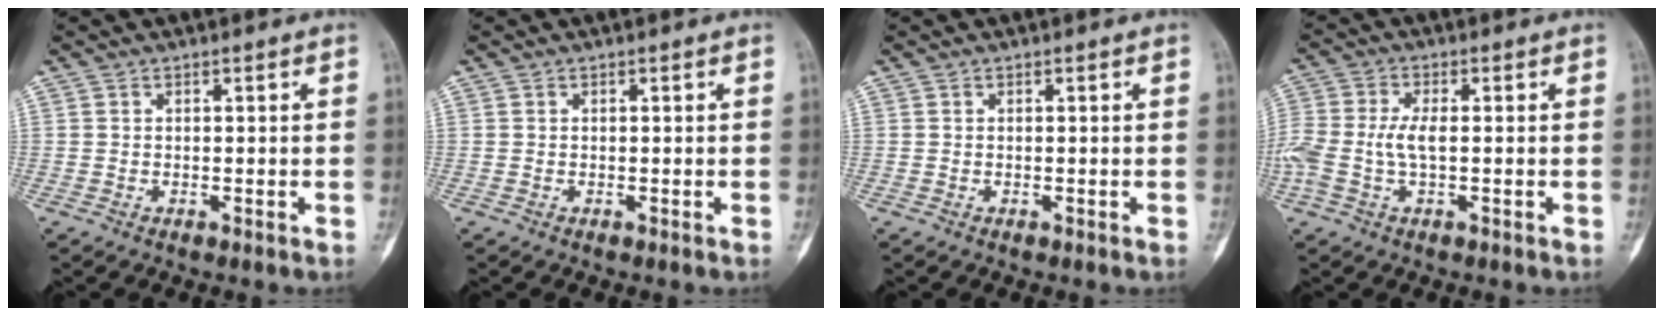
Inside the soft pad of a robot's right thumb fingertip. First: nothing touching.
{"total": 0.0}
{"total": 0.0}
{"total": 7.5, "force": [-0.7, 3.6, 6.5], "torque": [-0.176, 0.015, -0.013]}